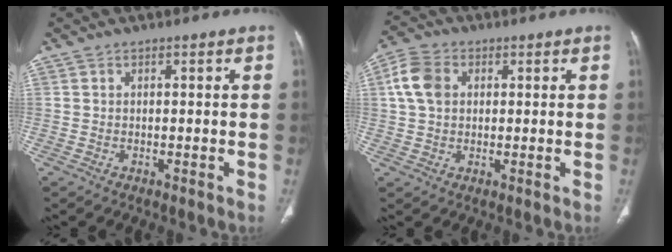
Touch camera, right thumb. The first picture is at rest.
{"total": 6.9, "force": [1.5, 5.1, 4.4], "torque": [-0.087, 0.012, 0.024]}